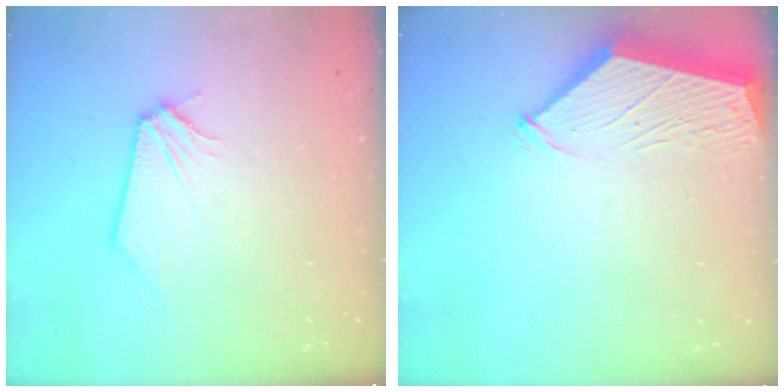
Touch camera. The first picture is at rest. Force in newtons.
{"total": 3.0, "press": 3.0, "slide": 0.4}